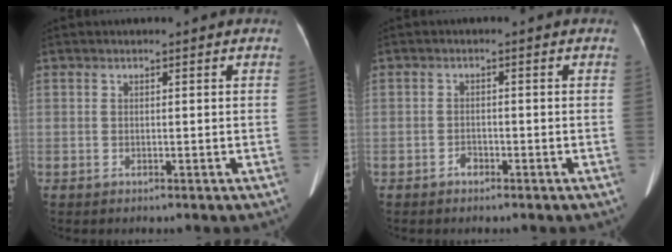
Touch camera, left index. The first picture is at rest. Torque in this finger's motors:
{"motor_torque": [-0.14, 0.07, -0.01, -0.01]}